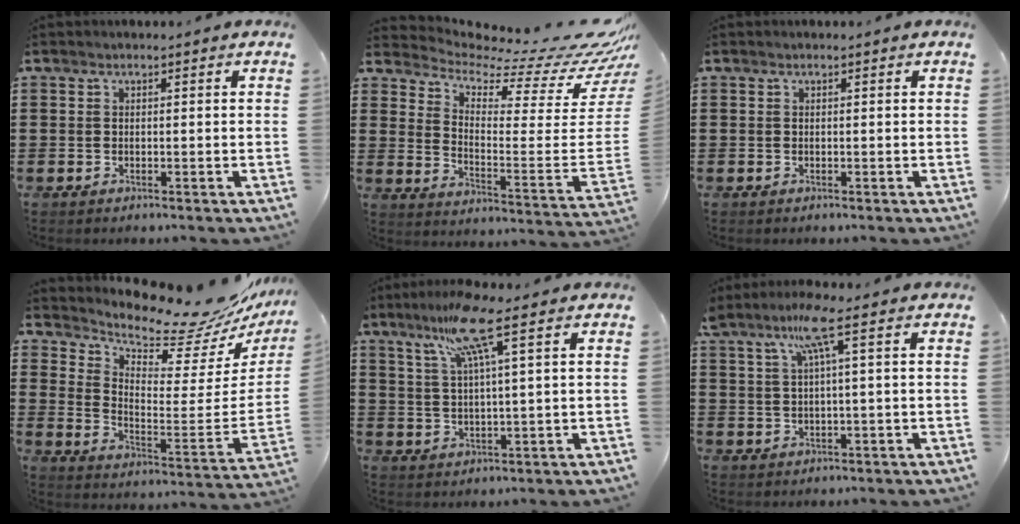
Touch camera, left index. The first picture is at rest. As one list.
[{"total": 6.9, "force": [5.5, 1.9, 3.6], "torque": [-0.073, -0.069, 0.088]}, {"total": 0.0}, {"total": 10.3, "force": [9.4, 1.9, 3.7], "torque": [-0.086, -0.082, 0.153]}, {"total": 9.5, "force": [5.3, 0.3, 7.9], "torque": [-0.166, 0.001, 0.089]}, {"total": 5.9, "force": [2.9, -0.2, 5.1], "torque": [-0.109, 0.003, 0.046]}]